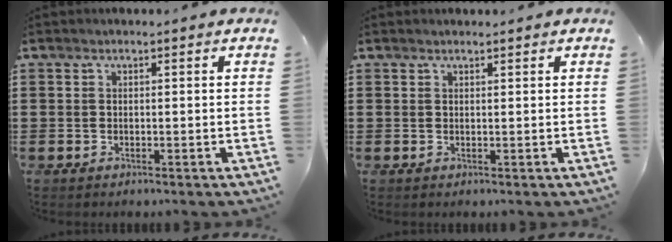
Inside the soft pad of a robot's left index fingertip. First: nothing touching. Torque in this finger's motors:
{"motor_torque": [-0.14, -1.16, -0.07, -0.03]}